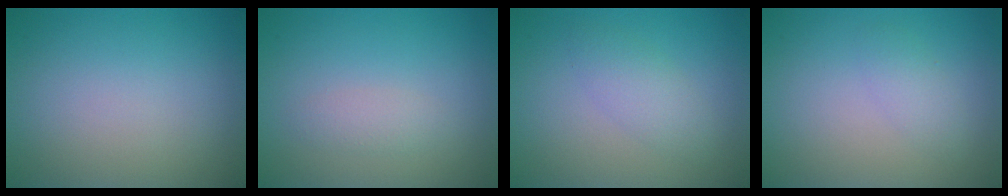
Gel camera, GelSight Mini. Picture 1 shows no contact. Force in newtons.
{"total": 1.3, "press": 1.3, "slide": 0.1}
{"total": 2.2, "press": 2.2, "slide": 0.1}
{"total": 1.5, "press": 1.5, "slide": 0.1}